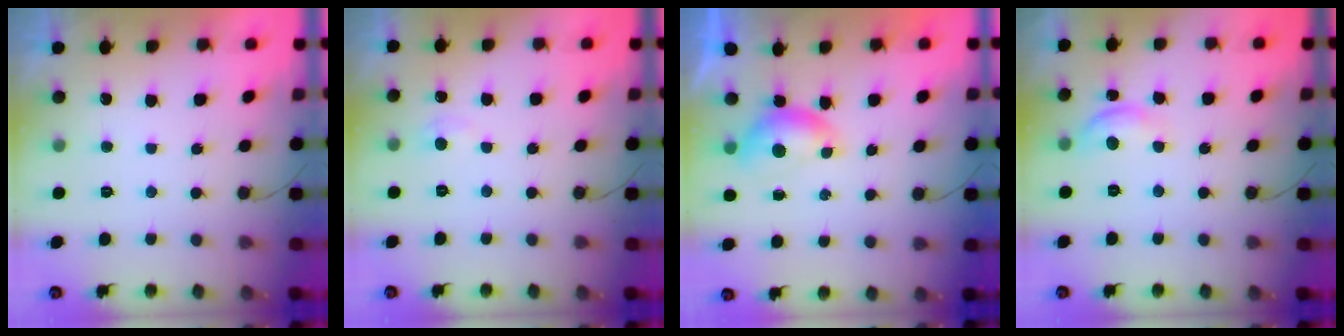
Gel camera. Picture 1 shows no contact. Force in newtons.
{"total": 2.5, "press": 2.4, "slide": 0.4}
{"total": 6.1, "press": 6.0, "slide": 0.9}
{"total": 8.7, "press": 8.7, "slide": 0.5}